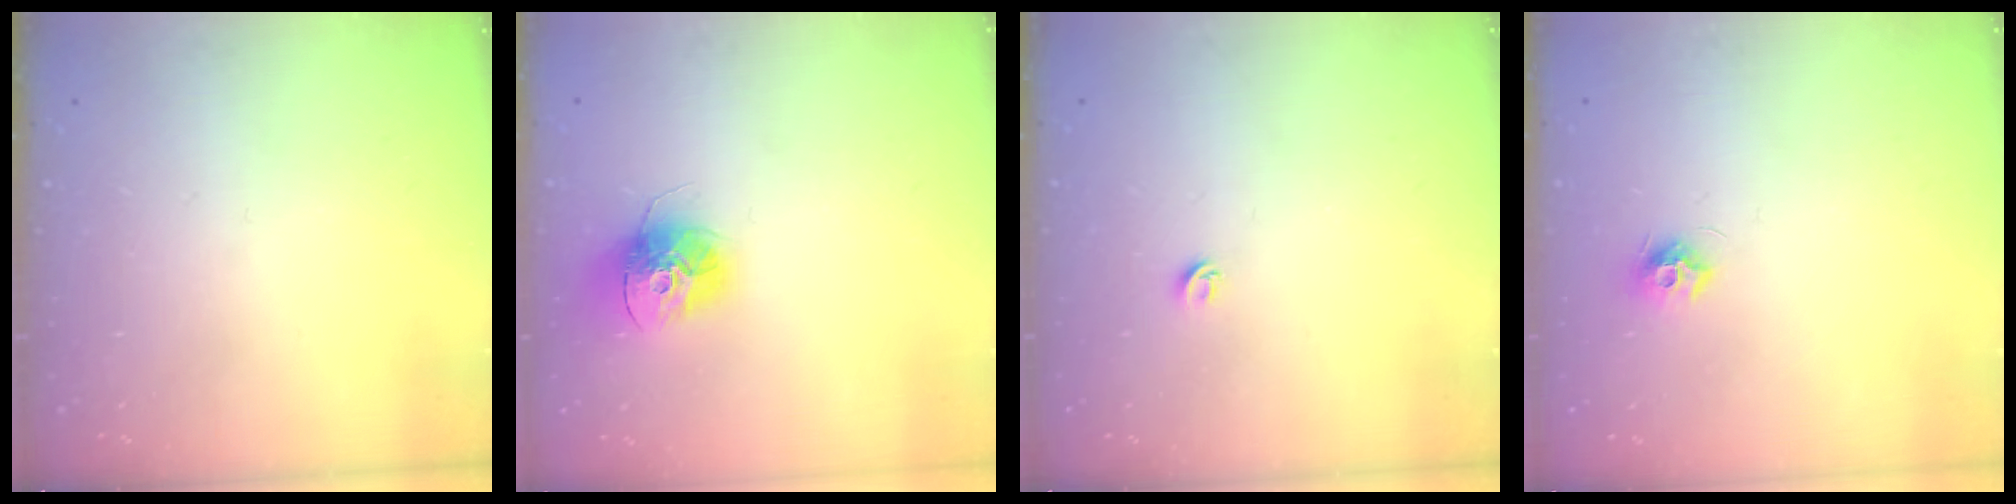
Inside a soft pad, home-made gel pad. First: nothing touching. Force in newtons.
{"total": 13.3, "press": 13.3, "slide": 1.1}
{"total": 3.7, "press": 3.7, "slide": 0.5}
{"total": 7.0, "press": 6.9, "slide": 0.4}